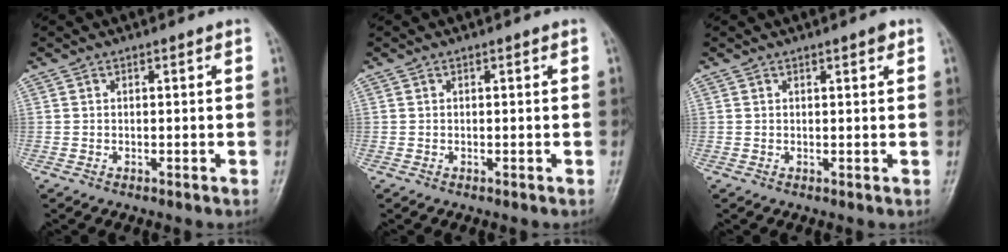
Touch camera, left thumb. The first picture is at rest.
{"total": 0.0}
{"total": 1.5, "force": [0.9, 0.4, 1.1], "torque": [-0.013, -0.002, 0.011]}